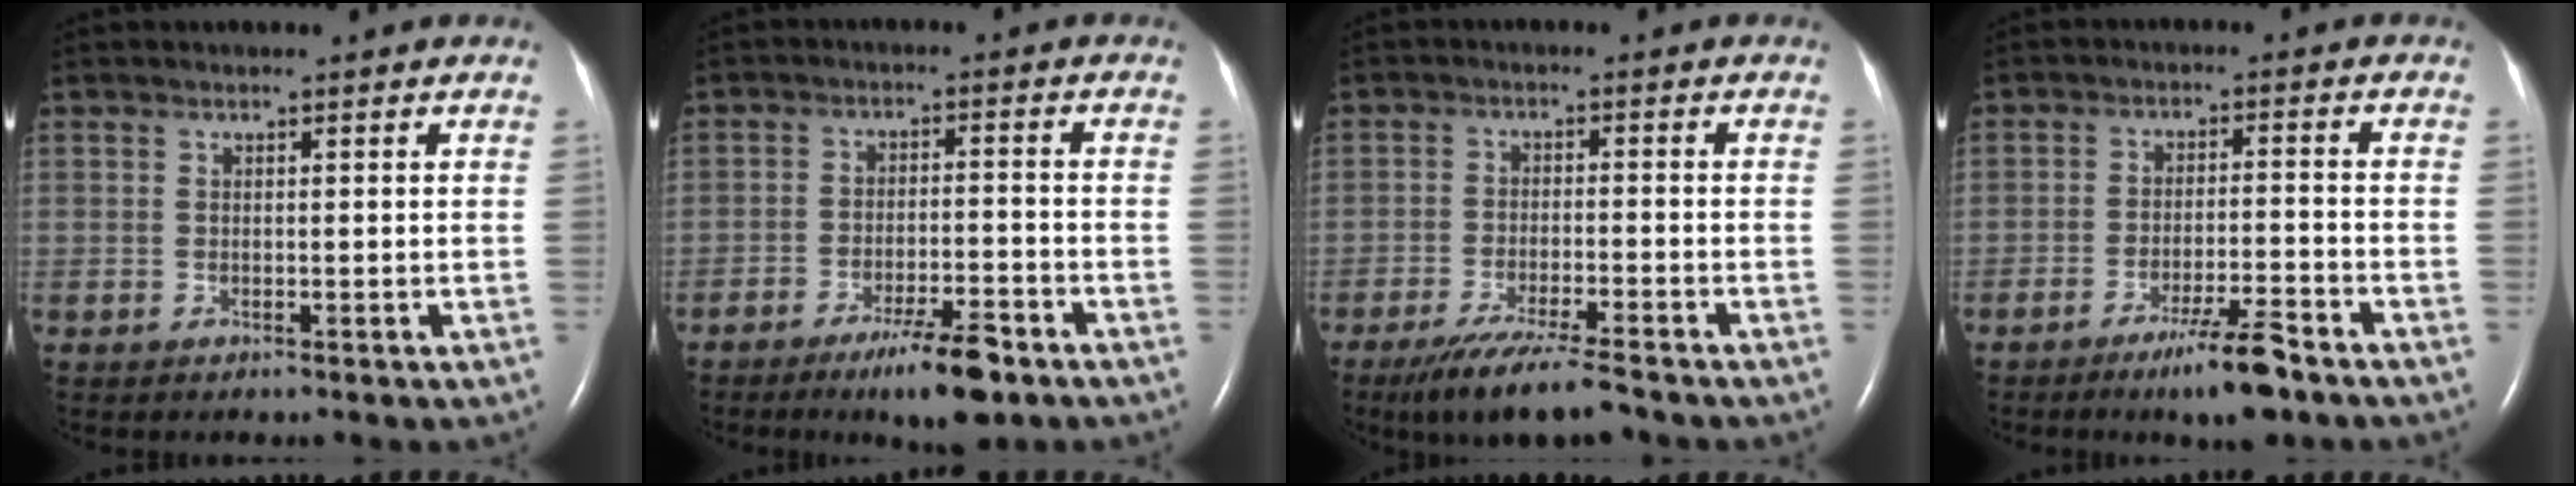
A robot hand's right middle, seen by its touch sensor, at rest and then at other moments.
{"total": 7.9, "force": [-5.3, 1.3, 5.6], "torque": [-0.095, -0.008, -0.084]}
{"total": 9.3, "force": [-7.6, 0.2, 5.4], "torque": [-0.093, -0.028, -0.127]}
{"total": 7.3, "force": [-5.2, 0.4, 5.1], "torque": [-0.089, -0.012, -0.089]}